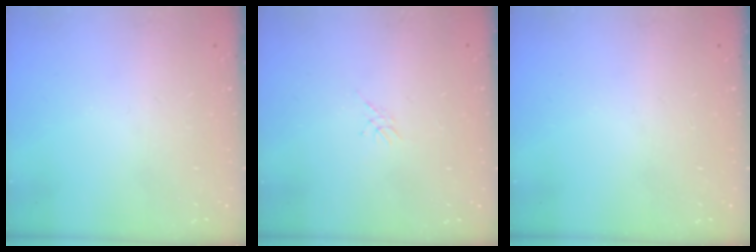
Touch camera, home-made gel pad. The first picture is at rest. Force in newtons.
{"total": 1.1, "press": 1.1, "slide": 0.3}
{"total": 0.0}